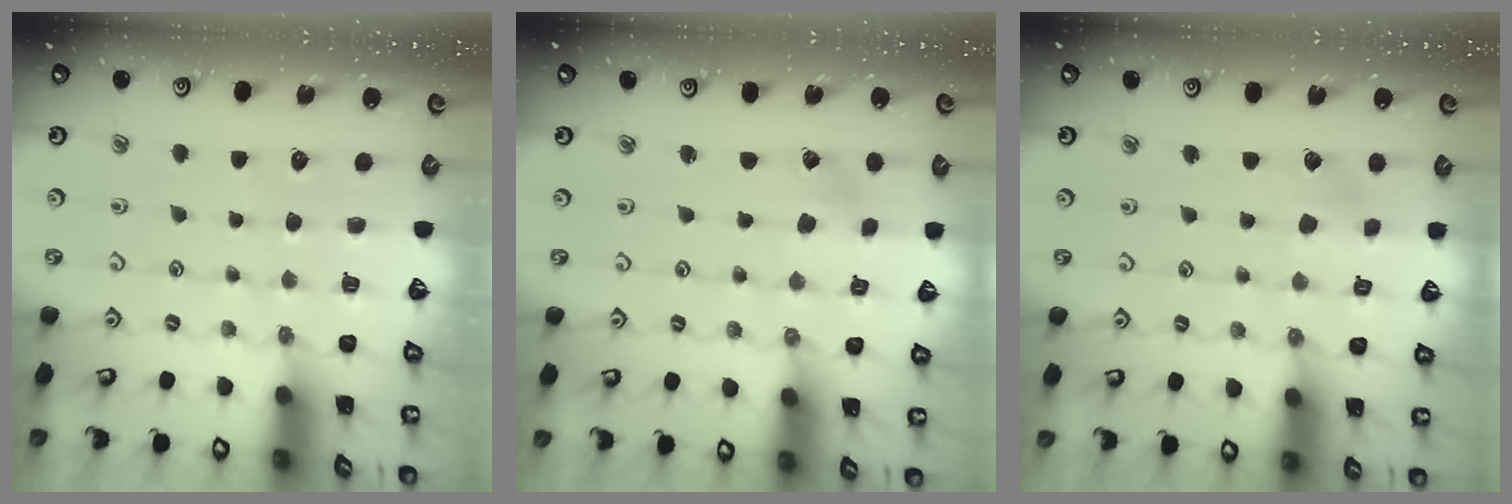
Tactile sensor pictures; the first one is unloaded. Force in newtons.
{"total": 0.6, "press": 0.6, "slide": 0.1}
{"total": 3.2, "press": 3.2, "slide": 0.3}